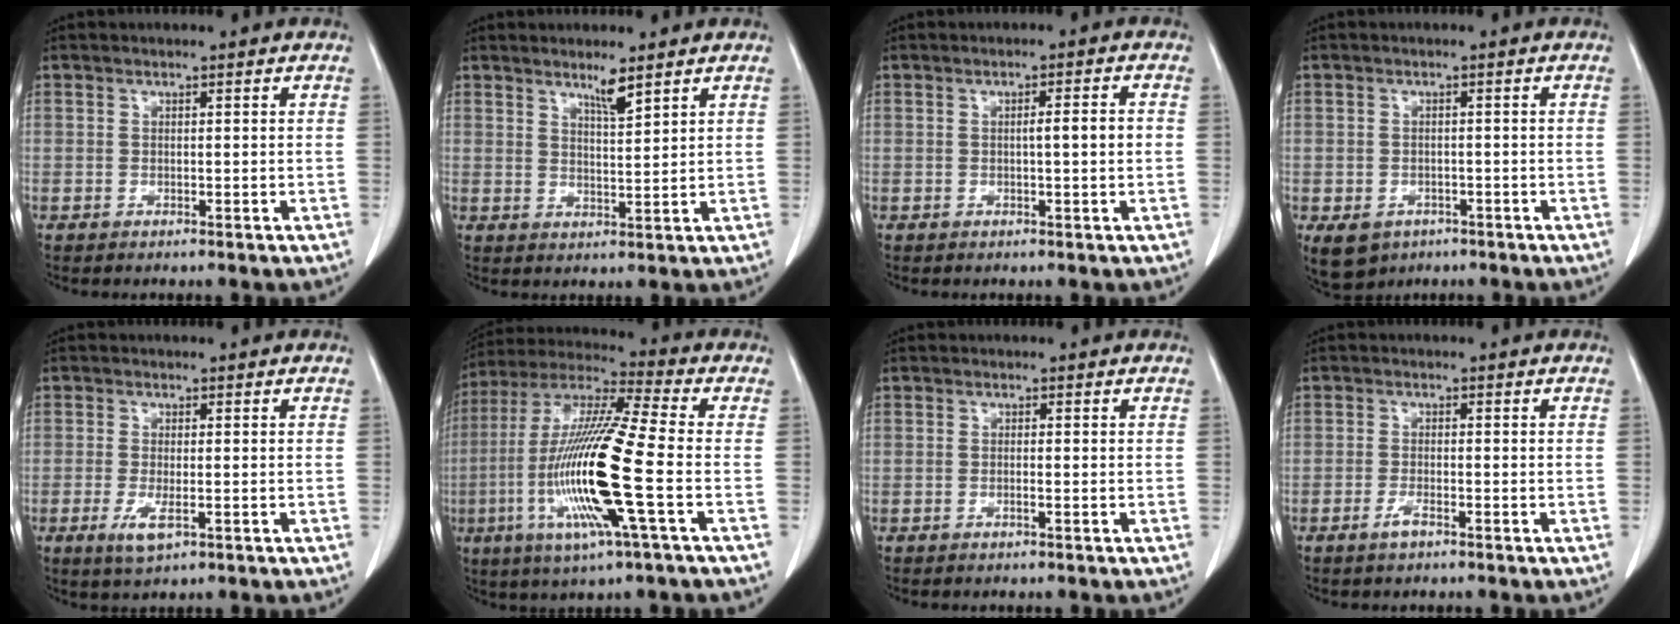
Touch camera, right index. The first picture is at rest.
{"total": 3.4, "force": [2.6, 0.0, 2.2], "torque": [-0.042, -0.008, 0.048]}
{"total": 3.0, "force": [-0.1, 0.0, 3.0], "torque": [-0.047, 0.003, -0.002]}
{"total": 6.6, "force": [-3.5, 5.1, 2.1], "torque": [-0.040, 0.000, -0.044]}
{"total": 3.5, "force": [-1.3, 0.9, 3.1], "torque": [-0.065, -0.009, -0.017]}
{"total": 18.7, "force": [-4.4, 0.4, 18.1], "torque": [-0.379, -0.015, -0.091]}
{"total": 0.6, "force": [-0.3, -0.1, 0.6], "torque": [-0.011, 0.001, -0.005]}
{"total": 2.0, "force": [-1.4, 0.4, 1.4], "torque": [-0.034, -0.002, -0.027]}